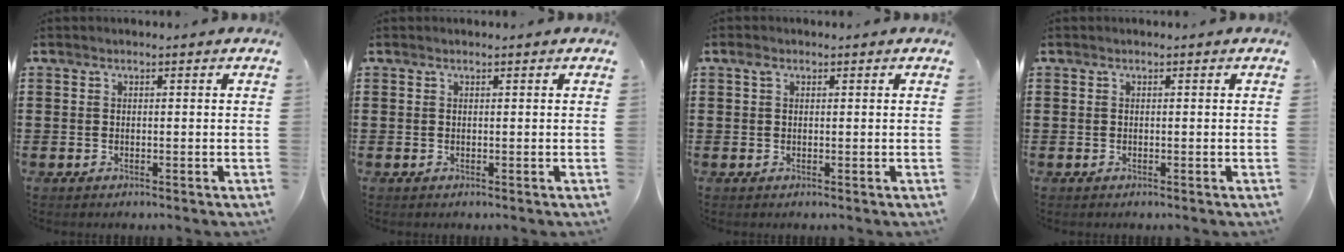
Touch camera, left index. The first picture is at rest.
{"total": 0.0}
{"total": 1.3, "force": [0.6, 0.9, 0.8], "torque": [-0.020, 0.007, 0.011]}
{"total": 0.0}